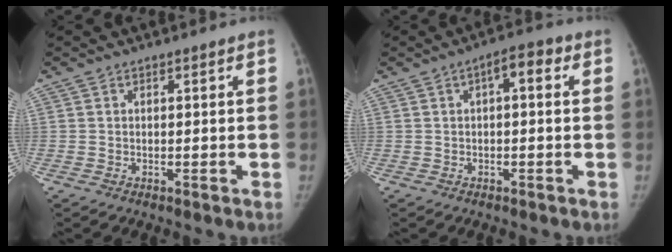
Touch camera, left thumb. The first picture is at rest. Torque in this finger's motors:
{"motor_torque": [-0.28, 0.29, -0.03, 0.28, 0.12]}